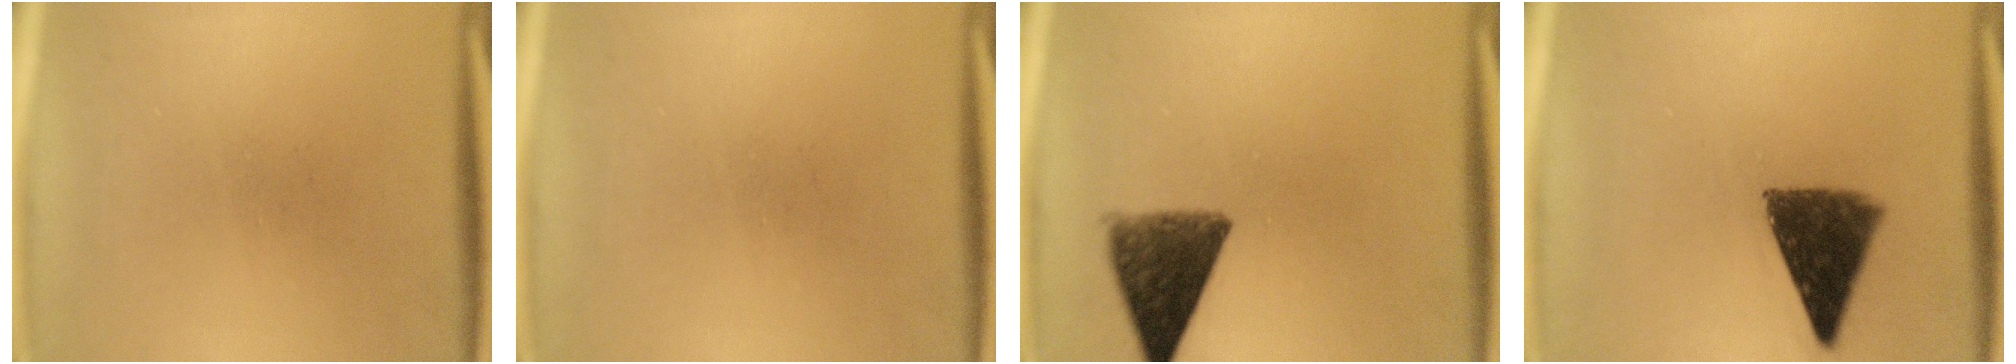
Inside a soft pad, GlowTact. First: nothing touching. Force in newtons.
{"total": 0.0}
{"total": 9.3}
{"total": 10.4}